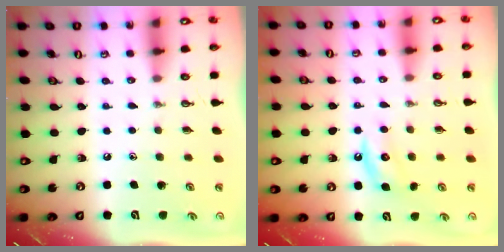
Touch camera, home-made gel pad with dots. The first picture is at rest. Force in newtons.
{"total": 5.1, "press": 5.0, "slide": 0.9}